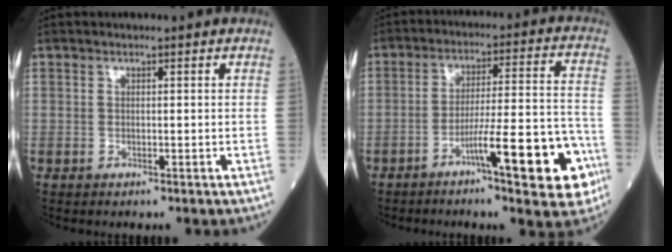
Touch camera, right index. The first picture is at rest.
{"total": 13.5, "force": [-6.4, 1.5, 11.8], "torque": [-0.176, 0.020, -0.089]}